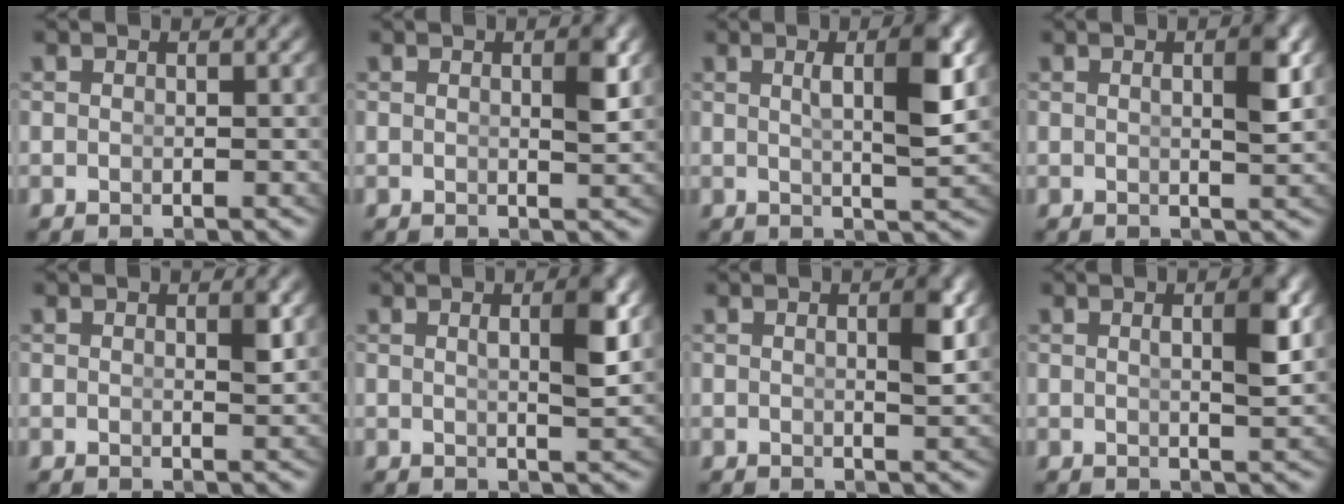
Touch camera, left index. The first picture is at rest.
{"total": 1.7, "force": [0.4, -0.1, 1.7], "torque": [-0.025, -0.010, 0.010]}
{"total": 4.3, "force": [0.9, 0.0, 4.2], "torque": [-0.064, -0.008, 0.023]}
{"total": 2.5, "force": [0.5, 0.0, 2.4], "torque": [-0.037, -0.009, 0.013]}
{"total": 1.0, "force": [0.3, -0.1, 0.9], "torque": [-0.012, -0.008, 0.007]}
{"total": 3.1, "force": [0.7, -0.2, 3.0], "torque": [-0.045, -0.010, 0.017]}
{"total": 2.1, "force": [0.4, 0.0, 2.1], "torque": [-0.032, -0.010, 0.010]}
{"total": 2.8, "force": [0.5, -0.1, 2.7], "torque": [-0.041, -0.009, 0.015]}